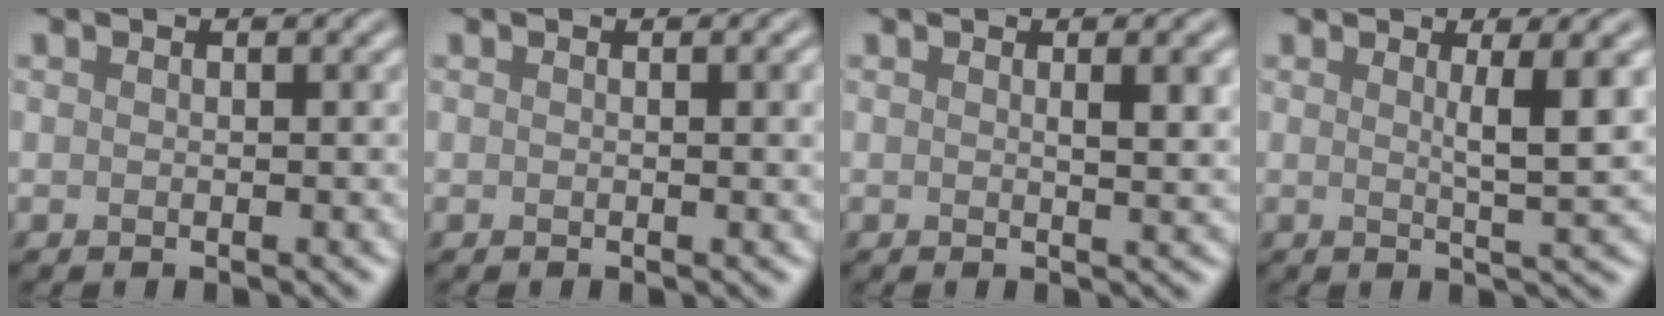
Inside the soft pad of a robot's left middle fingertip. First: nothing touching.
{"total": 1.5, "force": [0.0, 0.3, 1.5], "torque": [-0.010, 0.008, 0.003]}
{"total": 2.7, "force": [0.6, 0.7, 2.6], "torque": [-0.022, 0.006, 0.012]}
{"total": 3.8, "force": [0.8, 0.6, 3.7], "torque": [-0.046, 0.000, 0.016]}